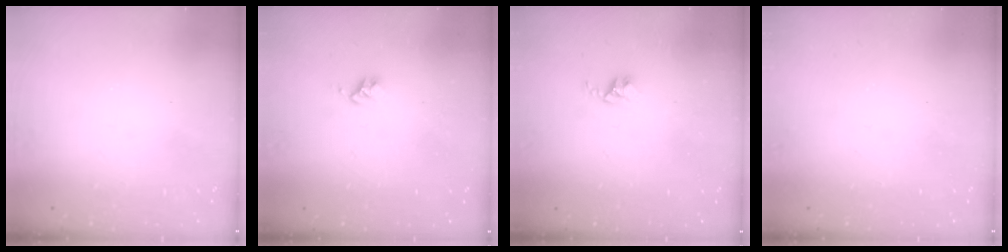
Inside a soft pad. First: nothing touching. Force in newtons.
{"total": 2.7, "press": 2.6, "slide": 0.4}
{"total": 2.6, "press": 2.6, "slide": 0.4}
{"total": 0.0}